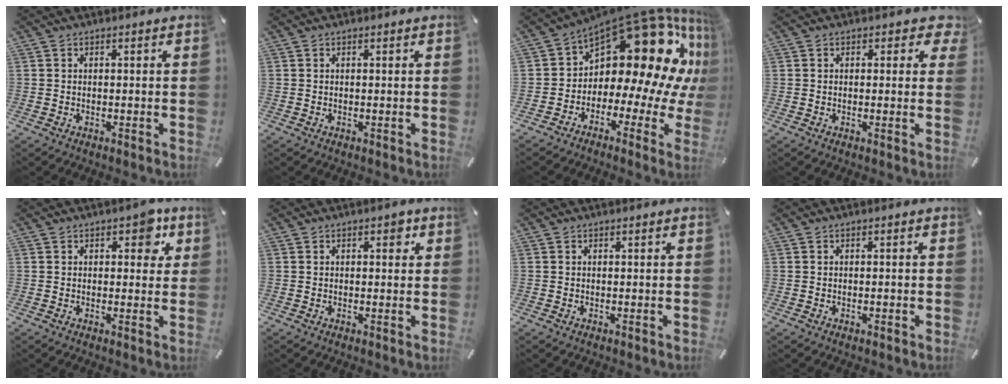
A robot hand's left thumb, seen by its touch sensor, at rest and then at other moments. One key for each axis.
{"total": 0.0}
{"total": 19.4, "fx": 8.7, "fy": 10.5, "fz": 13.8, "tx": -0.201, "ty": -0.082, "tz": 0.148}
{"total": 2.7, "fx": 1.0, "fy": 1.8, "fz": 1.7, "tx": -0.011, "ty": 0.001, "tz": 0.012}
{"total": 5.1, "fx": 2.3, "fy": 2.9, "fz": 3.4, "tx": -0.021, "ty": -0.008, "tz": 0.026}
{"total": 2.2, "fx": 0.7, "fy": 1.2, "fz": 1.6, "tx": -0.011, "ty": -0.001, "tz": 0.004}
{"total": 0.0}
{"total": 0.6, "fx": -0.3, "fy": 0.2, "fz": 0.5, "tx": -0.010, "ty": -0.004, "tz": -0.005}